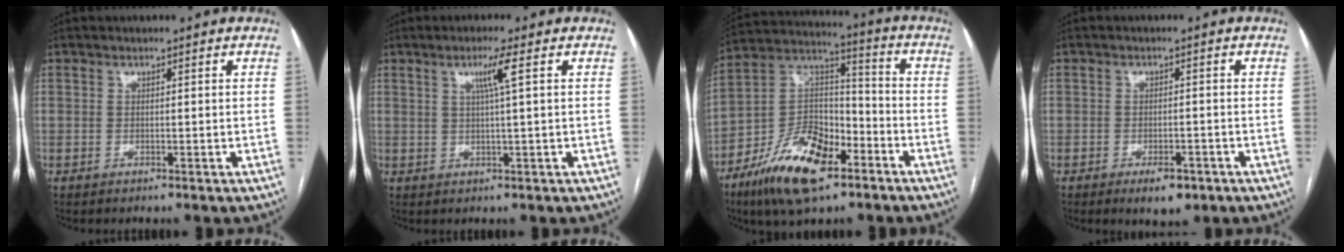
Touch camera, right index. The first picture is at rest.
{"total": 3.6, "force": [1.3, -0.8, 3.3], "torque": [-0.064, -0.001, 0.024]}
{"total": 16.8, "force": [-9.7, 6.8, 11.9], "torque": [-0.222, 0.009, -0.174]}
{"total": 4.2, "force": [-2.5, 1.8, 2.8], "torque": [-0.039, 0.000, -0.030]}